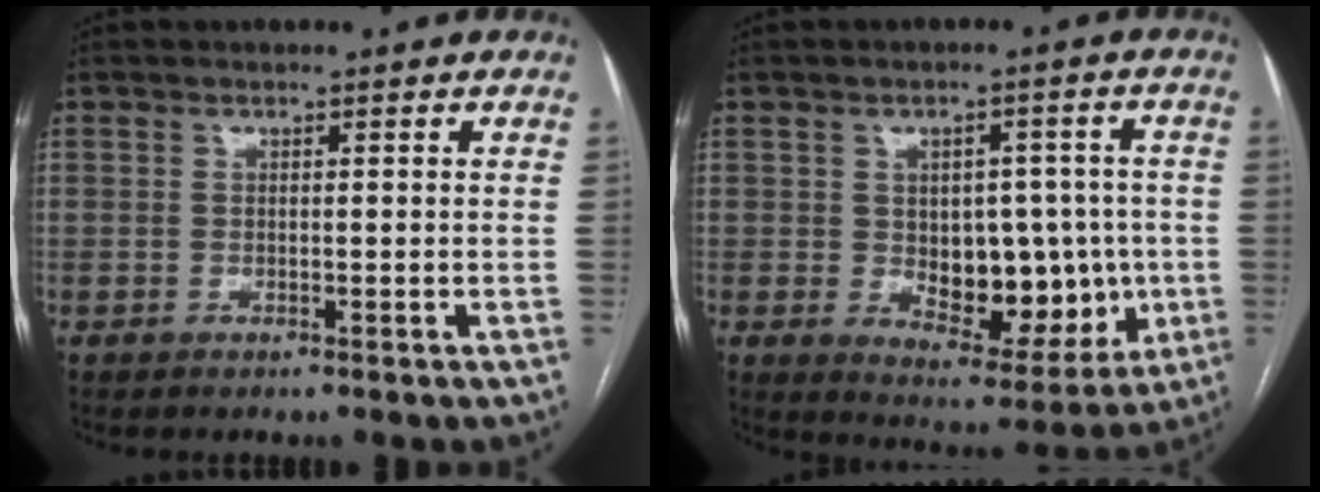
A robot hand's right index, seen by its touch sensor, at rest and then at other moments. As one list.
[{"total": 12.6, "force": [-1.1, 7.1, 10.3], "torque": [-0.130, 0.010, 0.004]}]